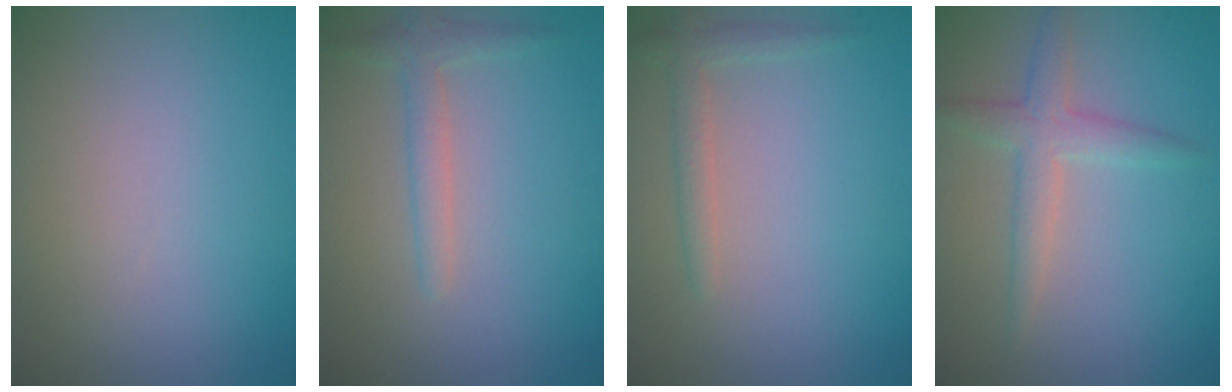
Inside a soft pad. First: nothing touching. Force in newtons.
{"total": 1.9, "press": 1.9, "slide": 0.0}
{"total": 1.7, "press": 1.6, "slide": 0.1}
{"total": 2.8, "press": 2.8, "slide": 0.0}